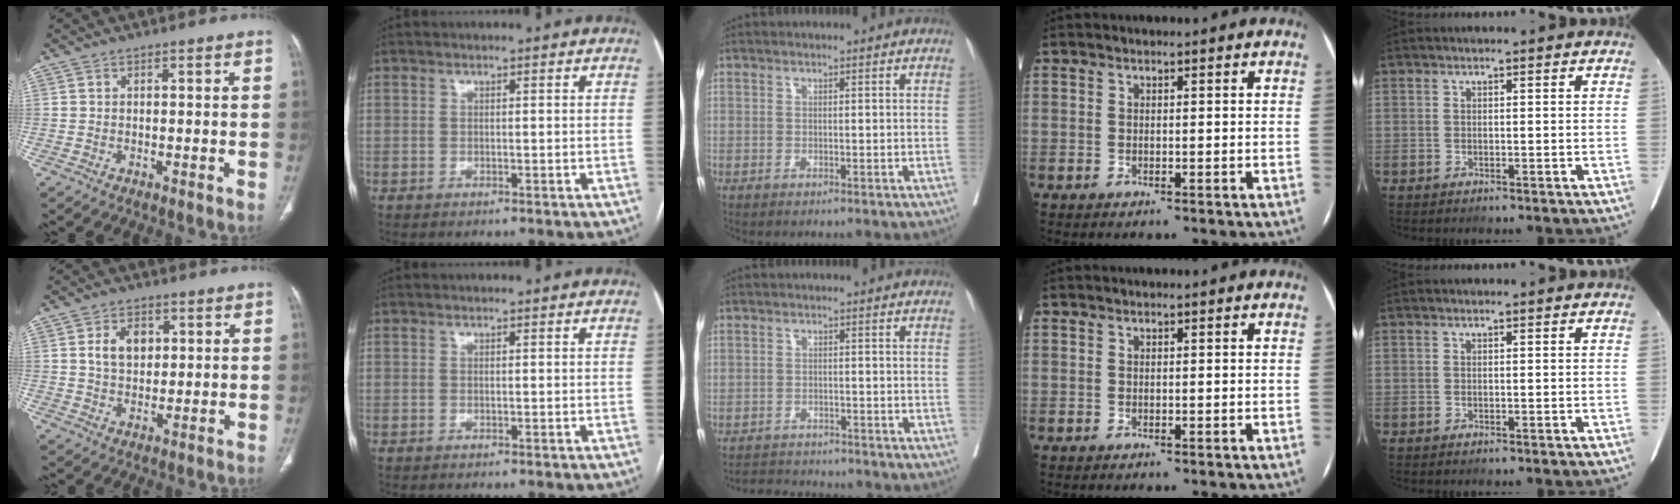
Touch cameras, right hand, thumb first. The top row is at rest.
{"thumb": {"total": 6.1, "force": [1.6, 4.3, 4.0], "torque": [-0.048, -0.003, 0.027]}, "middle": {"total": 3.6, "force": [-3.5, 0.7, -0.2], "torque": [0.006, -0.010, -0.059]}}